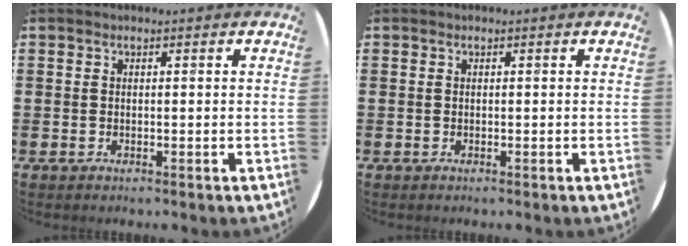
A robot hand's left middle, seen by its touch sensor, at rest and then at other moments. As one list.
[{"total": 0.0}]